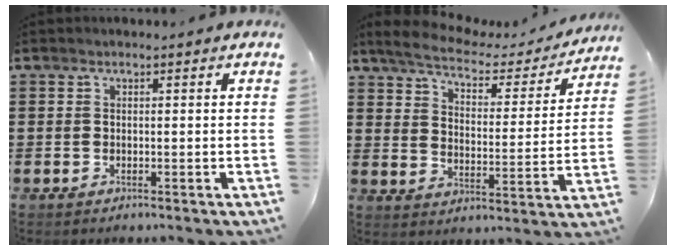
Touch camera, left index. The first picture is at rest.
{"total": 4.4, "force": [3.8, 1.0, 1.9], "torque": [-0.059, -0.021, 0.058]}